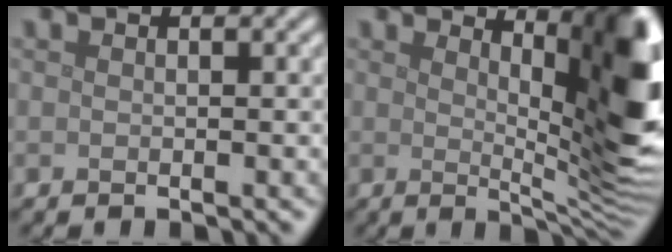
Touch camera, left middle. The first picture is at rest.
{"total": 11.8, "force": [3.5, 3.6, 10.6], "torque": [-0.106, 0.004, 0.049]}